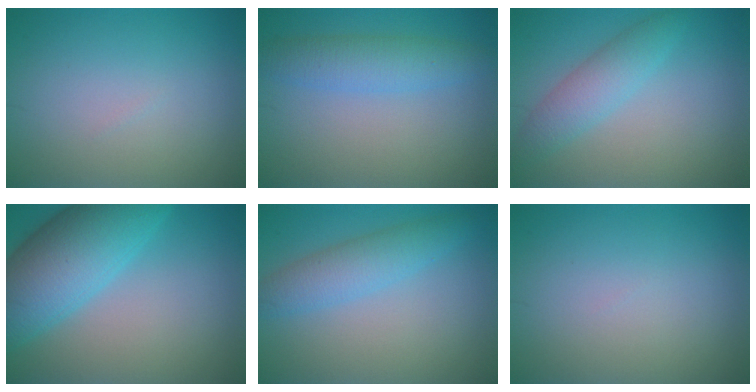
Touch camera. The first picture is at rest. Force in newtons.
{"total": 3.6, "press": 3.6, "slide": 0.2}
{"total": 2.4, "press": 2.4, "slide": 0.2}
{"total": 9.4, "press": 9.4, "slide": 0.3}
{"total": 3.5, "press": 3.5, "slide": 0.2}
{"total": 0.0}